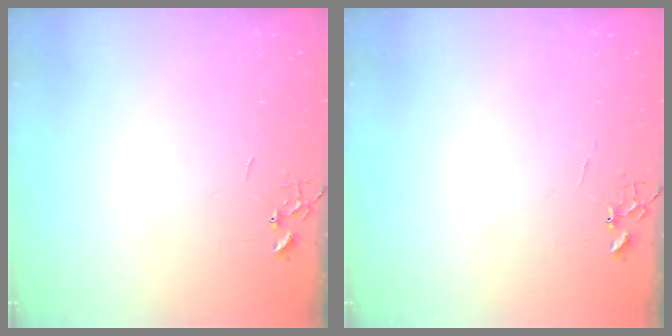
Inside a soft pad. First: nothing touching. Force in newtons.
{"total": 4.3, "press": 4.3, "slide": 0.3}